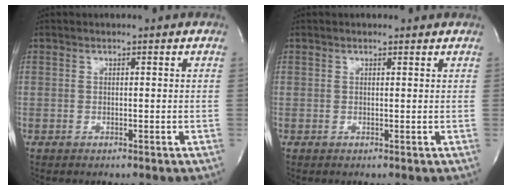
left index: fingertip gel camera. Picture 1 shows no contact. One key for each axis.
{"total": 0.7, "fx": 0.6, "fy": 0.3, "fz": 0.1, "tx": -0.011, "ty": 0.003, "tz": 0.008}